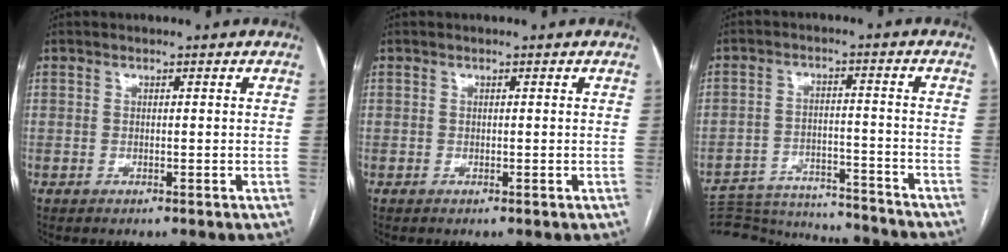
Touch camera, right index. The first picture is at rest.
{"total": 0.0}
{"total": 18.6, "force": [-17.9, 2.2, 4.3], "torque": [-0.103, -0.004, -0.260]}